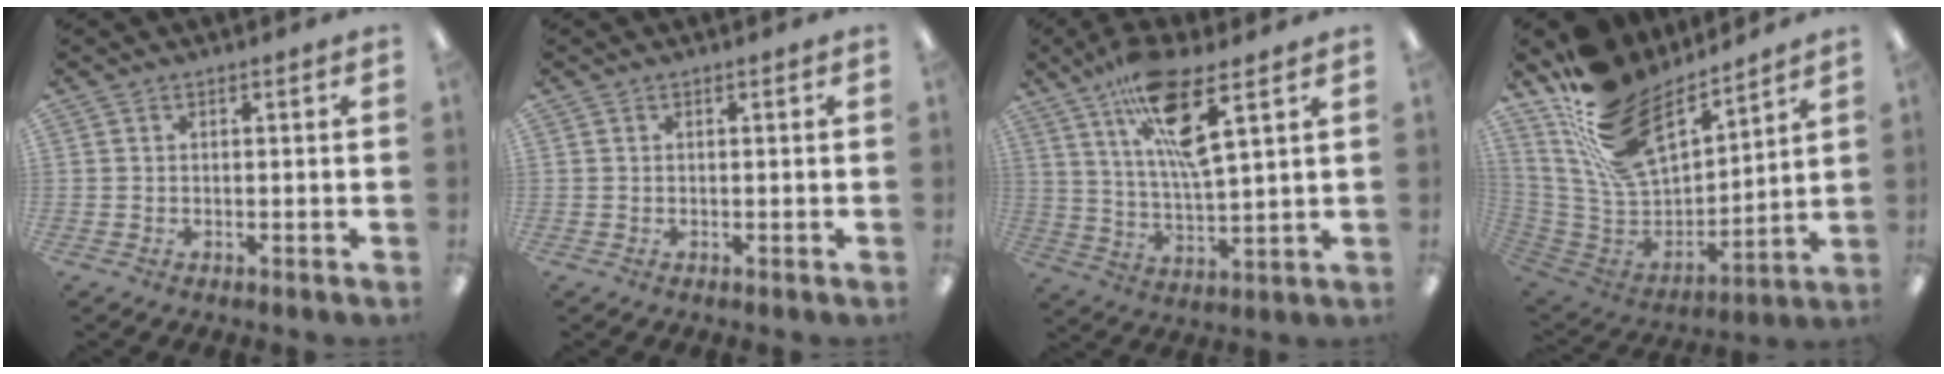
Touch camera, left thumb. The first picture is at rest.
{"total": 0.0}
{"total": 15.0, "force": [8.8, 3.7, 11.6], "torque": [-0.207, -0.033, 0.146]}
{"total": 21.7, "force": [14.4, 11.4, 11.7], "torque": [-0.236, -0.088, 0.262]}